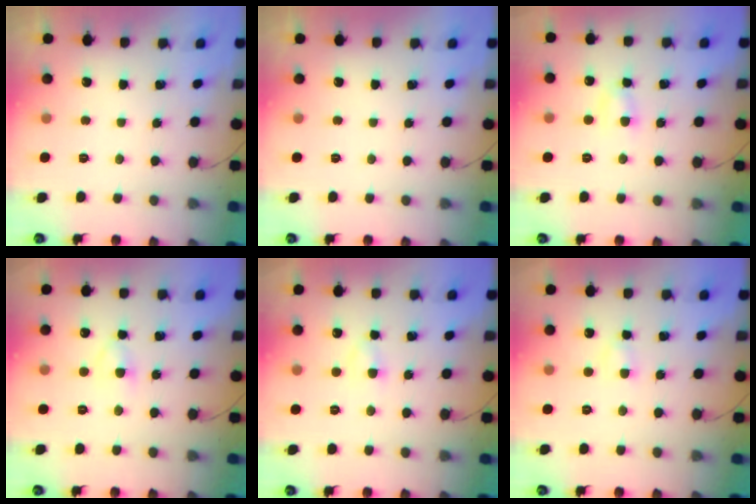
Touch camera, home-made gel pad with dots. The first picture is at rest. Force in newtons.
{"total": 0.0}
{"total": 3.8, "press": 3.5, "slide": 1.3}
{"total": 3.1, "press": 2.8, "slide": 1.3}
{"total": 2.6, "press": 2.4, "slide": 1.1}
{"total": 2.6, "press": 2.3, "slide": 1.1}